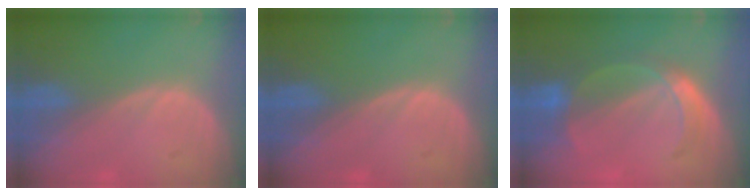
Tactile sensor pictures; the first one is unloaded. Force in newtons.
{"total": 0.0}
{"total": 5.5, "press": 5.2, "slide": 1.8}